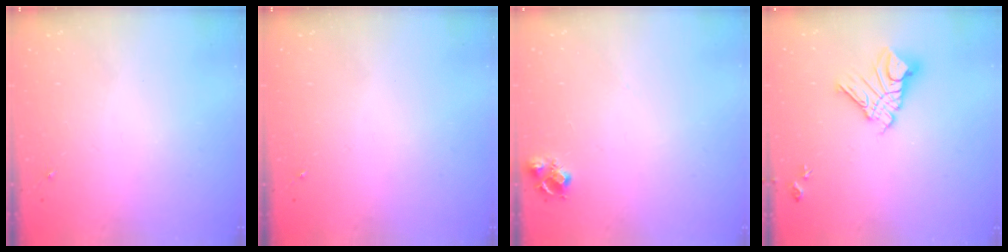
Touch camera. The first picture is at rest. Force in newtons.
{"total": 0.0}
{"total": 7.3, "press": 7.2, "slide": 0.8}
{"total": 14.1, "press": 14.1, "slide": 1.4}